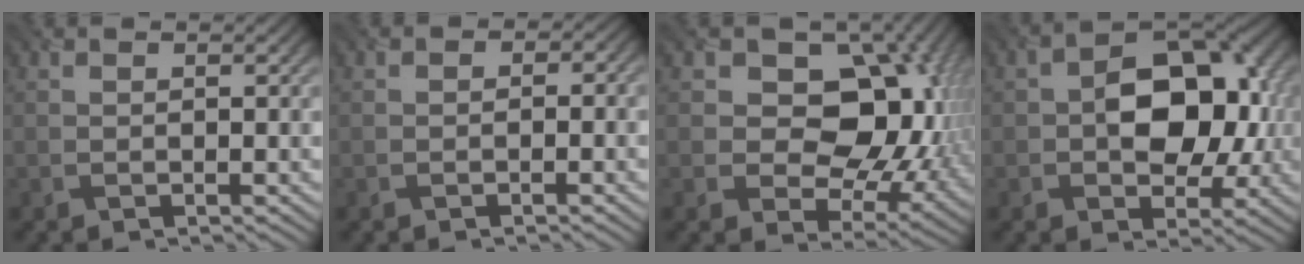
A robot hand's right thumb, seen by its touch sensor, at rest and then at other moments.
{"total": 1.3, "force": [-0.7, 1.0, 0.5], "torque": [0.003, 0.001, -0.017]}
{"total": 15.4, "force": [2.8, 11.1, 10.2], "torque": [-0.131, 0.014, 0.044]}
{"total": 11.4, "force": [0.2, 7.6, 8.4], "torque": [-0.116, 0.001, 0.003]}